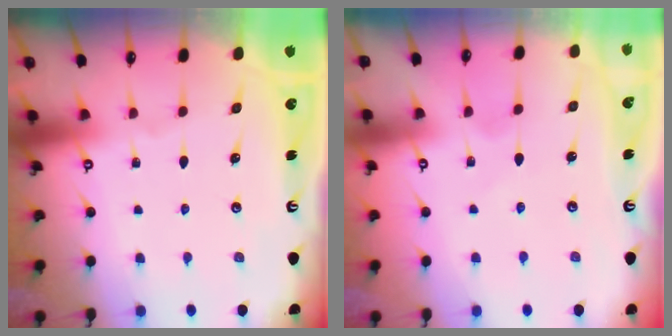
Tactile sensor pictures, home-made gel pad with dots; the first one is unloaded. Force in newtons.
{"total": 1.7, "press": 1.7, "slide": 0.2}